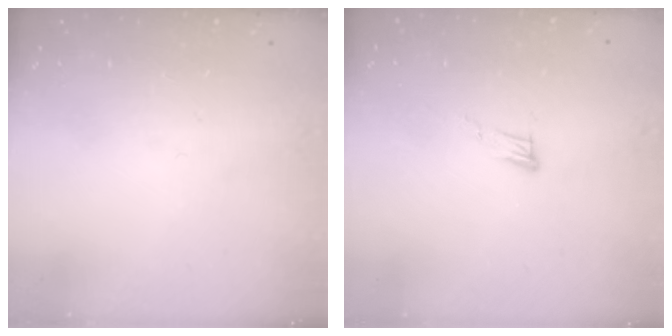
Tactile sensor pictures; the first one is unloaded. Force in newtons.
{"total": 5.7, "press": 5.7, "slide": 0.3}